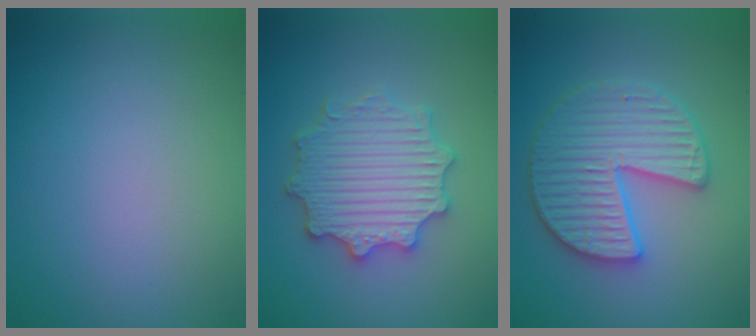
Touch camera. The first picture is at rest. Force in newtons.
{"total": 5.6, "press": 5.5, "slide": 1.0}
{"total": 6.0, "press": 5.9, "slide": 1.0}